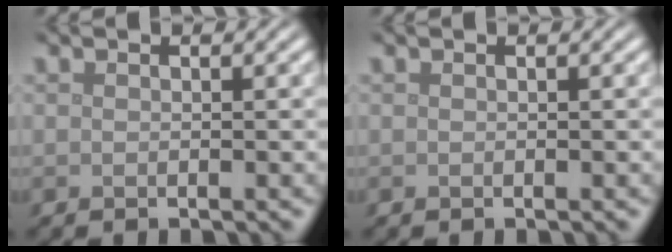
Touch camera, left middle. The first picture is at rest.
{"total": 0.0}